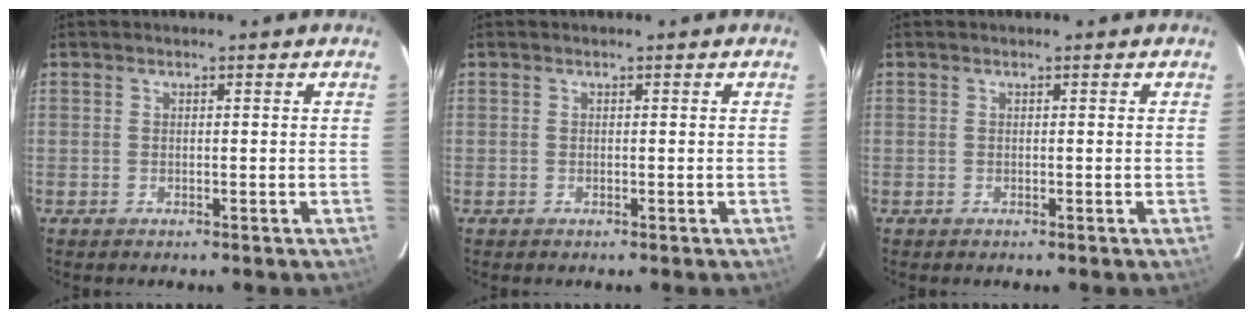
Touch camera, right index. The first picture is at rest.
{"total": 0.0}
{"total": 0.0}